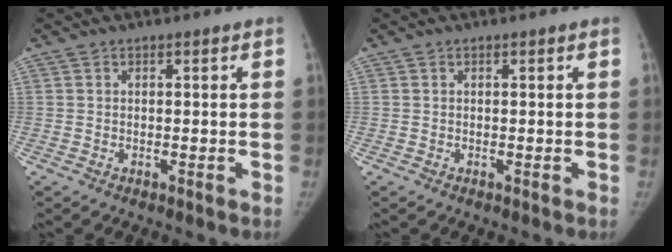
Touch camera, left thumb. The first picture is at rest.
{"total": 0.0}